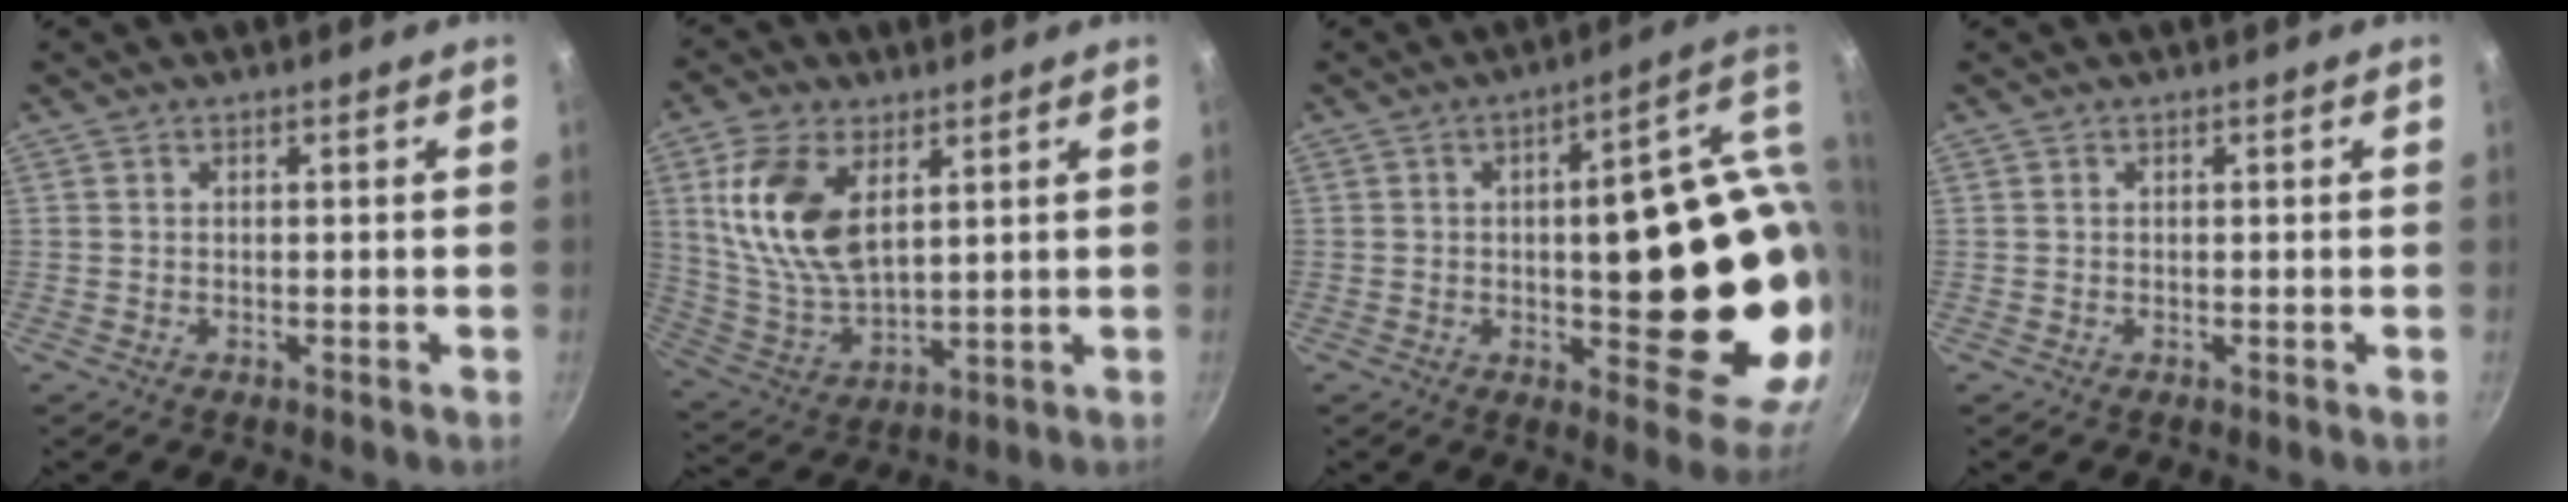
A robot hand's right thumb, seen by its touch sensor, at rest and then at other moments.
{"total": 14.9, "force": [4.9, 8.2, 11.4], "torque": [-0.217, -0.022, 0.108]}
{"total": 24.1, "force": [1.2, 9.1, 22.3], "torque": [-0.241, -0.008, 0.022]}
{"total": 0.0}